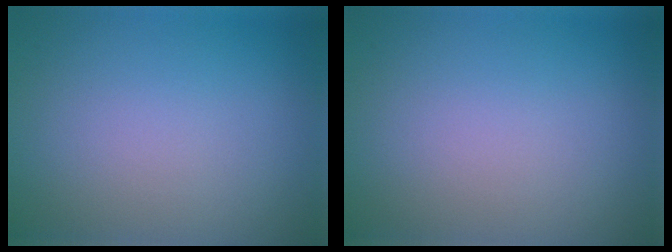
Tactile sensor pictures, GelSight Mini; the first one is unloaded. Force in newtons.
{"total": 0.0}